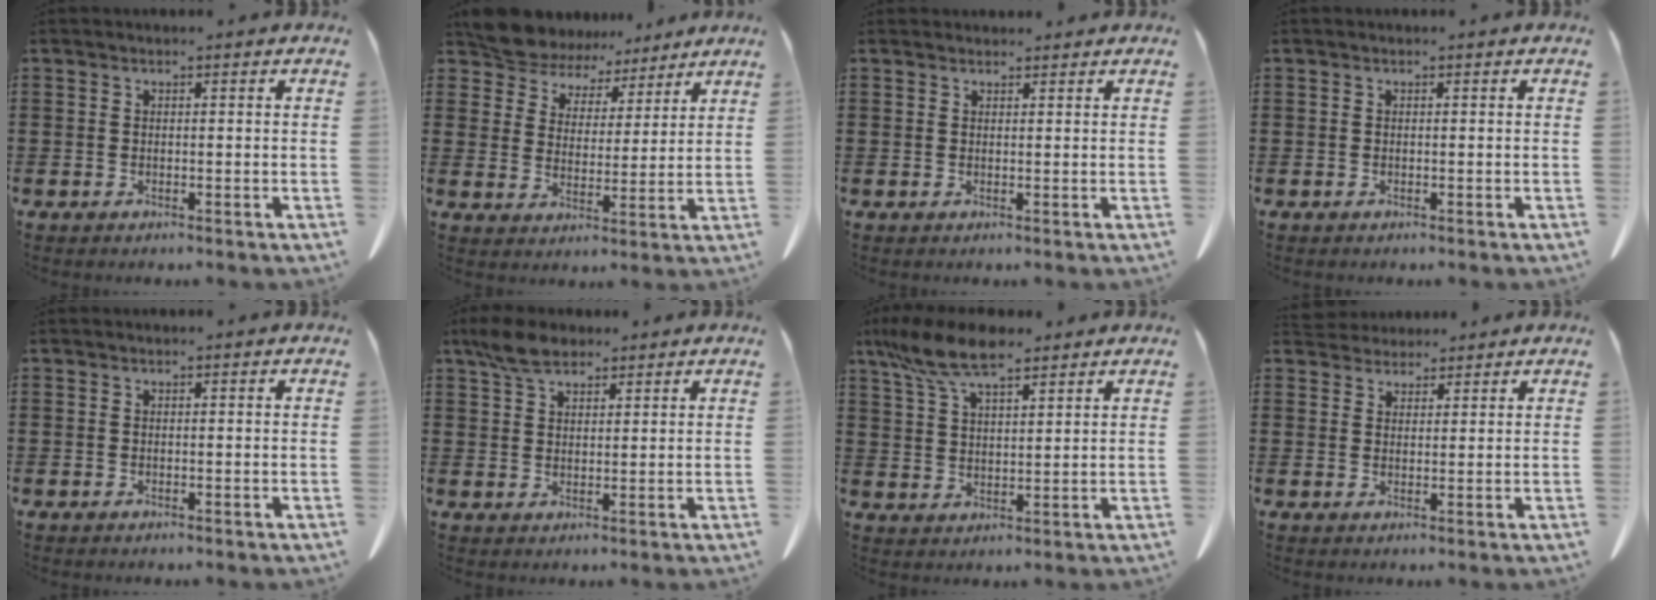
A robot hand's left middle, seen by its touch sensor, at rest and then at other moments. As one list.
[{"total": 7.0, "force": [6.6, 2.3, 0.5], "torque": [-0.052, -0.036, 0.124]}, {"total": 1.2, "force": [1.1, 0.5, 0.0], "torque": [-0.004, 0.000, 0.024]}, {"total": 0.0}, {"total": 0.0}, {"total": 5.0, "force": [3.7, 2.4, 2.4], "torque": [-0.060, 0.005, 0.071]}, {"total": 9.2, "force": [6.7, 2.8, 5.7], "torque": [-0.126, -0.008, 0.124]}, {"total": 2.9, "force": [2.8, 0.8, 0.0], "torque": [-0.010, -0.006, 0.055]}]